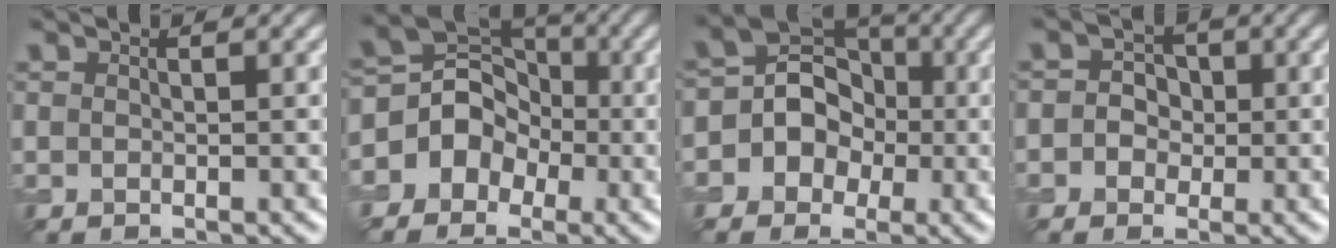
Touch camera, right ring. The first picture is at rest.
{"total": 6.4, "force": [-1.9, 5.7, 2.1], "torque": [-0.012, 0.025, -0.057]}
{"total": 7.0, "force": [-0.8, 6.4, 2.6], "torque": [-0.014, 0.038, -0.043]}
{"total": 2.2, "force": [-0.2, 2.1, 0.7], "torque": [0.014, 0.011, -0.015]}